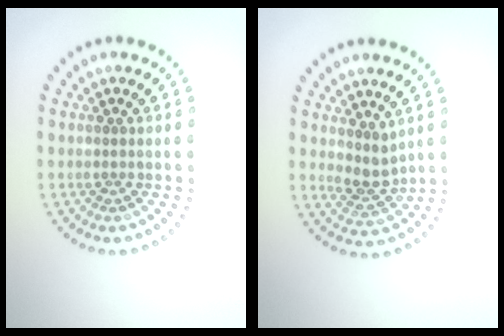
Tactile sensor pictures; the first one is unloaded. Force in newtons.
{"total": 2.5, "press": 1.9, "slide": 1.6}